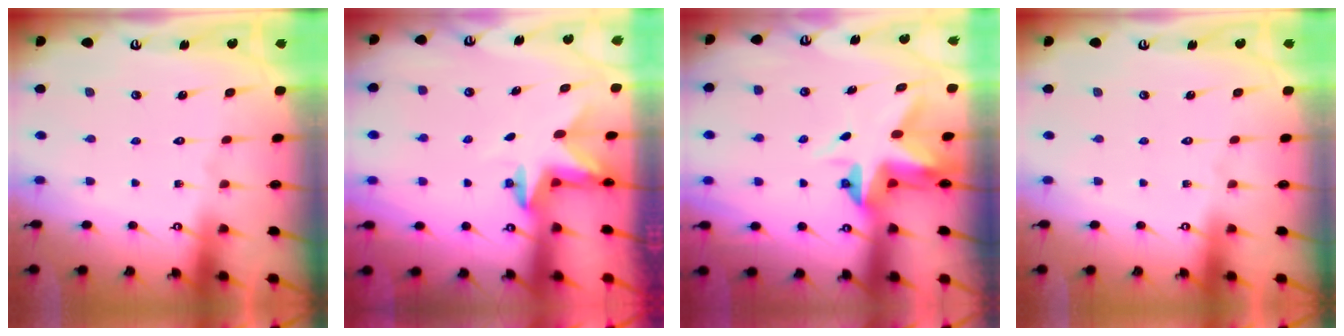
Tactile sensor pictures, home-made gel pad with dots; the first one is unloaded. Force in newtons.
{"total": 2.6, "press": 2.5, "slide": 0.4}
{"total": 4.0, "press": 4.0, "slide": 0.2}
{"total": 0.0}